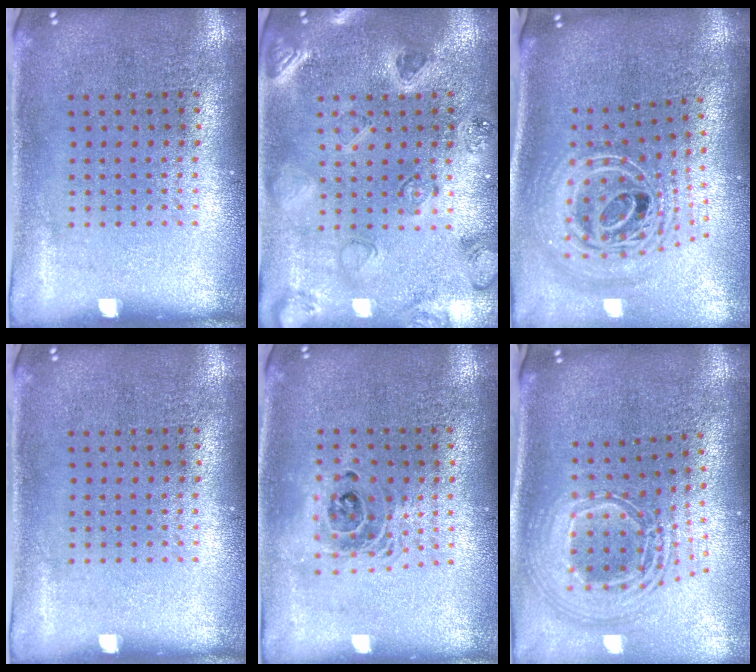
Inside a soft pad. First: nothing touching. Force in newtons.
{"total": 0.8, "press": 0.7, "slide": 0.3}
{"total": 2.8, "press": 2.0, "slide": 1.9}
{"total": 0.0}
{"total": 1.6, "press": 1.3, "slide": 0.9}
{"total": 2.6, "press": 1.9, "slide": 1.8}